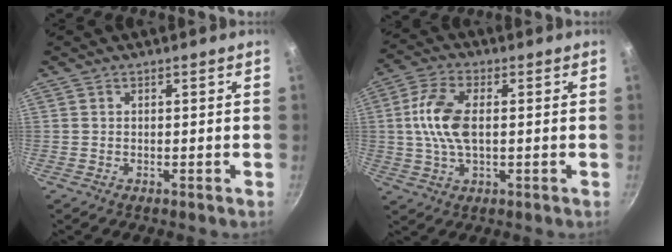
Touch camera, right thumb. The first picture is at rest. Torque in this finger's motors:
{"motor_torque": [0.69, 0.55, 1.33, -0.31, 0.29]}